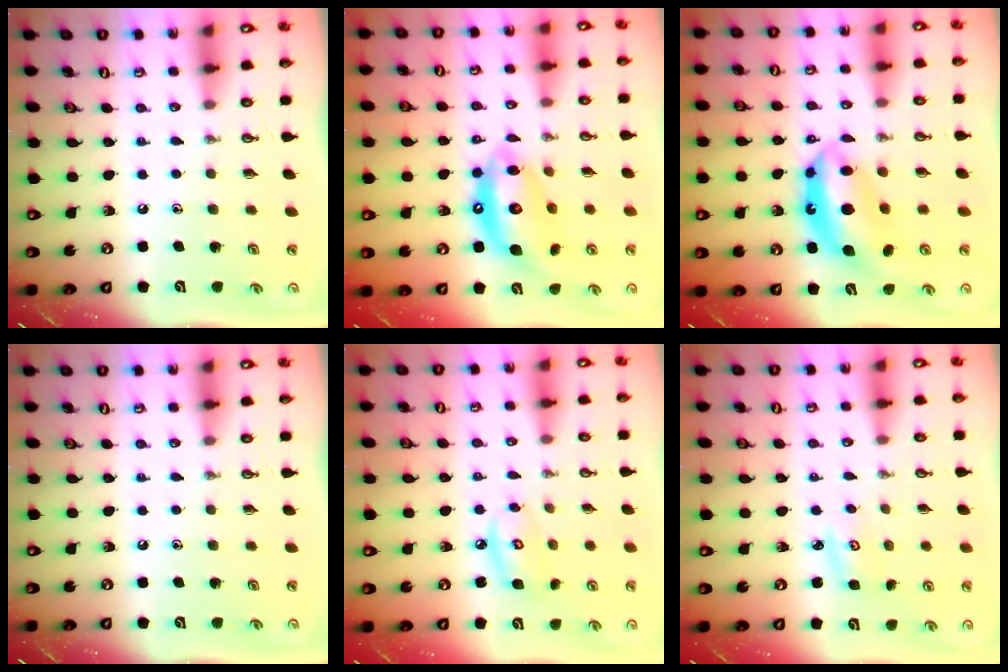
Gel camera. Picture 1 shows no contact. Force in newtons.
{"total": 14.6, "press": 14.5, "slide": 1.8}
{"total": 13.6, "press": 13.5, "slide": 1.2}
{"total": 0.0}
{"total": 6.6, "press": 6.6, "slide": 0.5}
{"total": 2.9, "press": 2.9, "slide": 0.3}